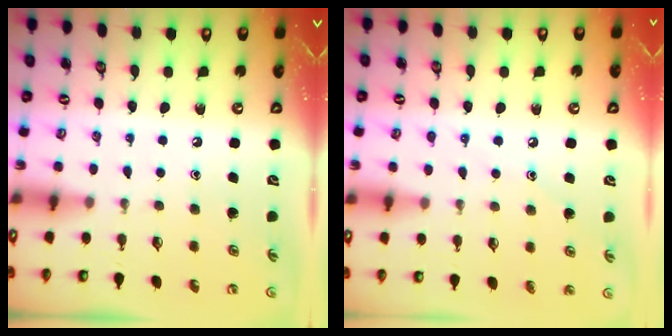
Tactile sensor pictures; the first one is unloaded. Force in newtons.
{"total": 5.8, "press": 5.7, "slide": 0.7}